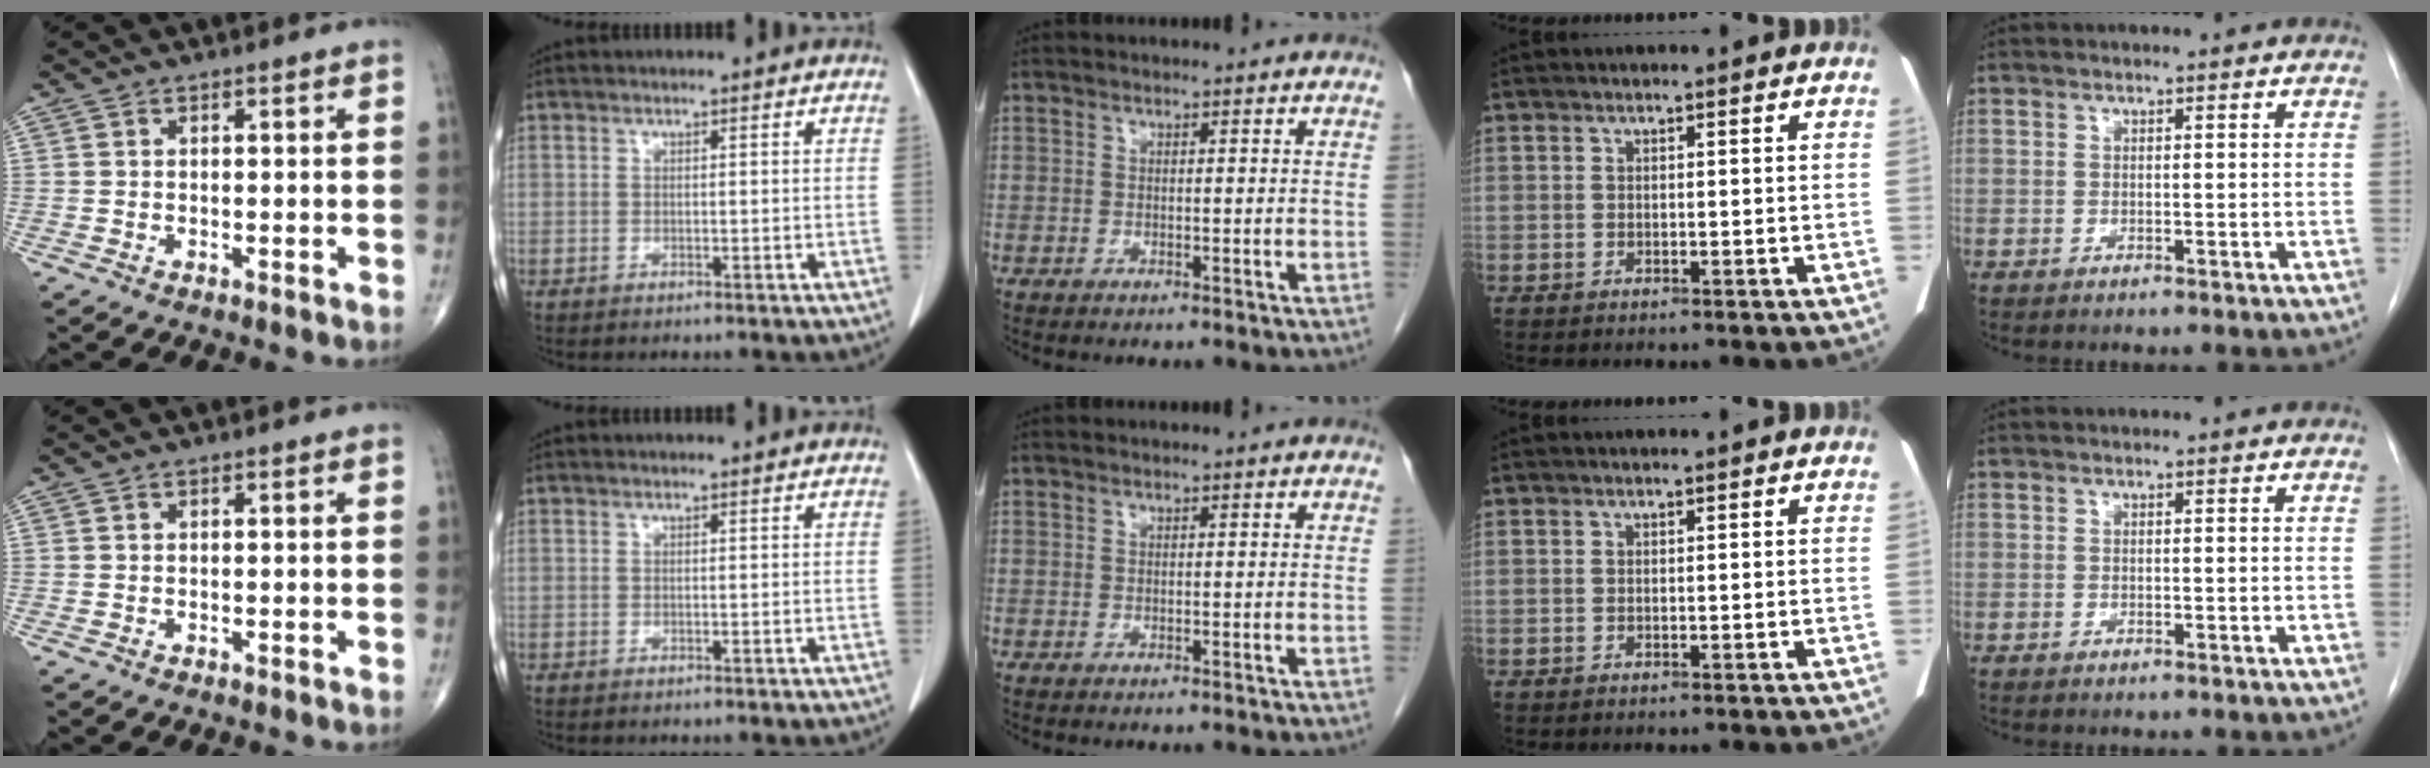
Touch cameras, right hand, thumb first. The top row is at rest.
{}